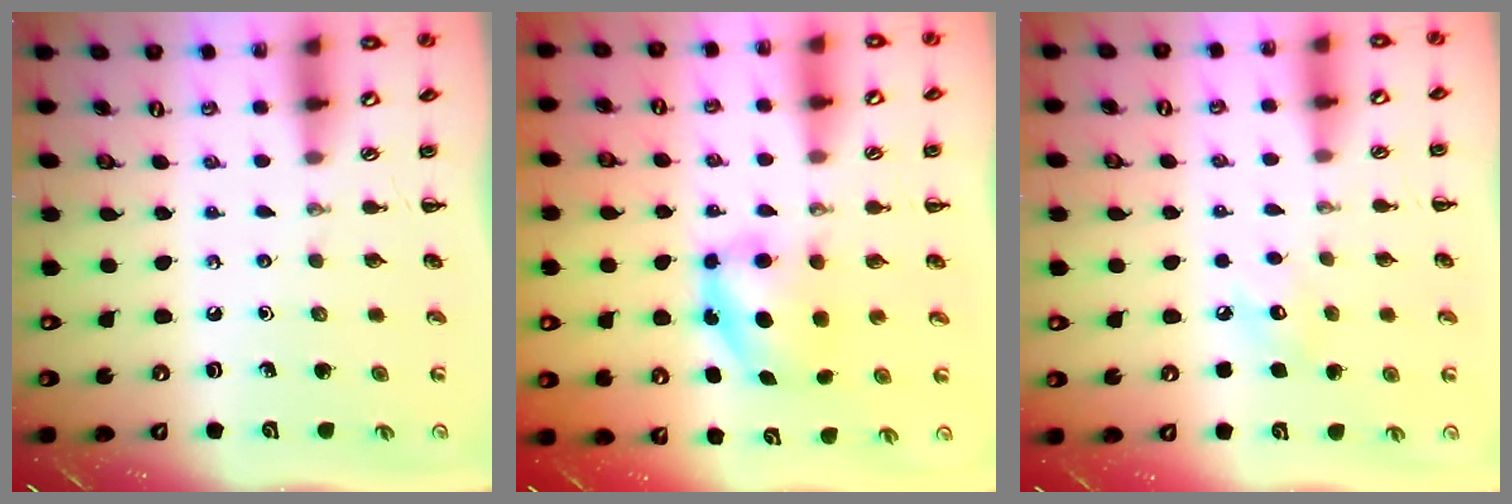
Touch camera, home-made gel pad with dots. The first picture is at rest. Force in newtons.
{"total": 5.9, "press": 5.9, "slide": 0.6}
{"total": 5.6, "press": 5.4, "slide": 1.4}